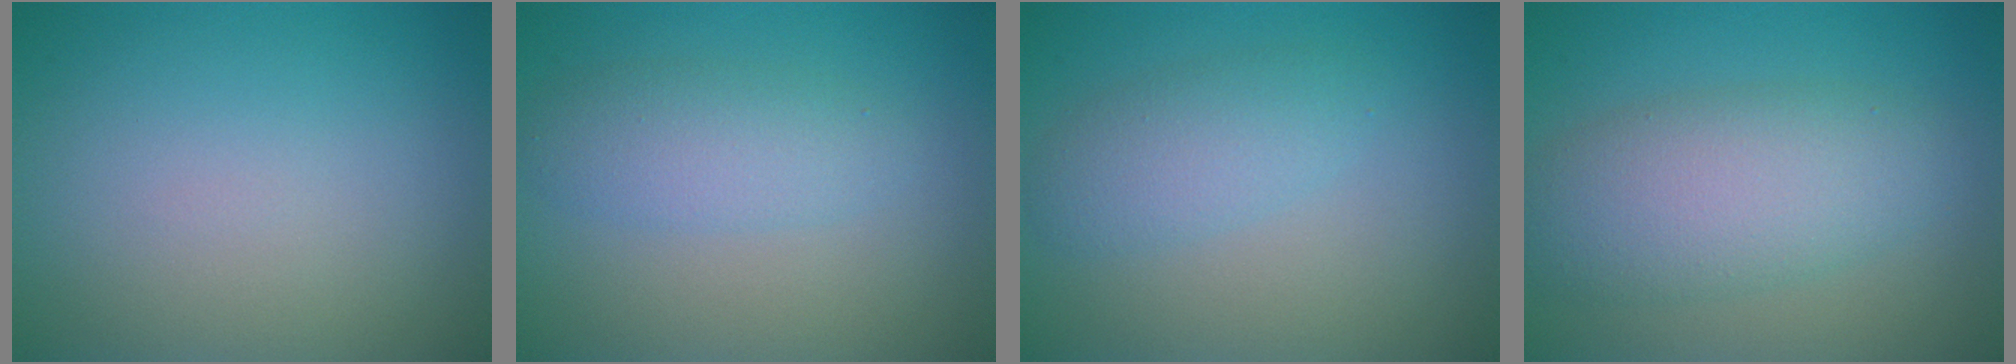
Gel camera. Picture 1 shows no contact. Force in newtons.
{"total": 2.9, "press": 2.9, "slide": 0.1}
{"total": 2.7, "press": 2.7, "slide": 0.1}
{"total": 6.0, "press": 6.0, "slide": 0.4}